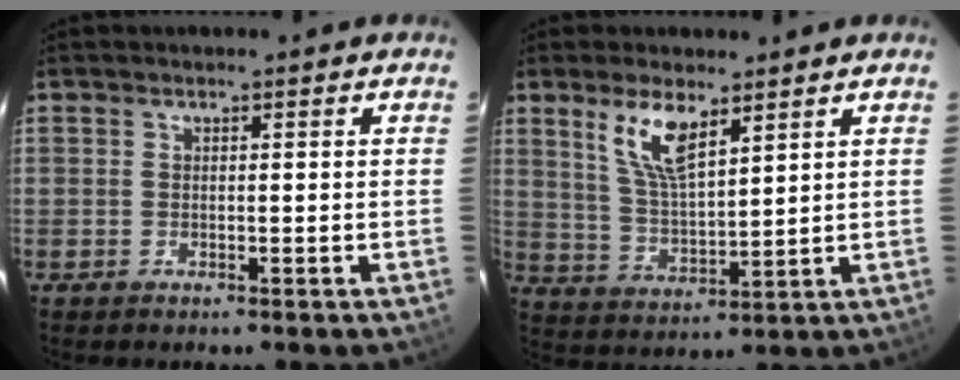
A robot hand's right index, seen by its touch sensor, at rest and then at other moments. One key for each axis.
{"total": 8.6, "fx": 5.2, "fy": 2.7, "fz": 6.3, "tx": -0.122, "ty": 0.000, "tz": 0.109}